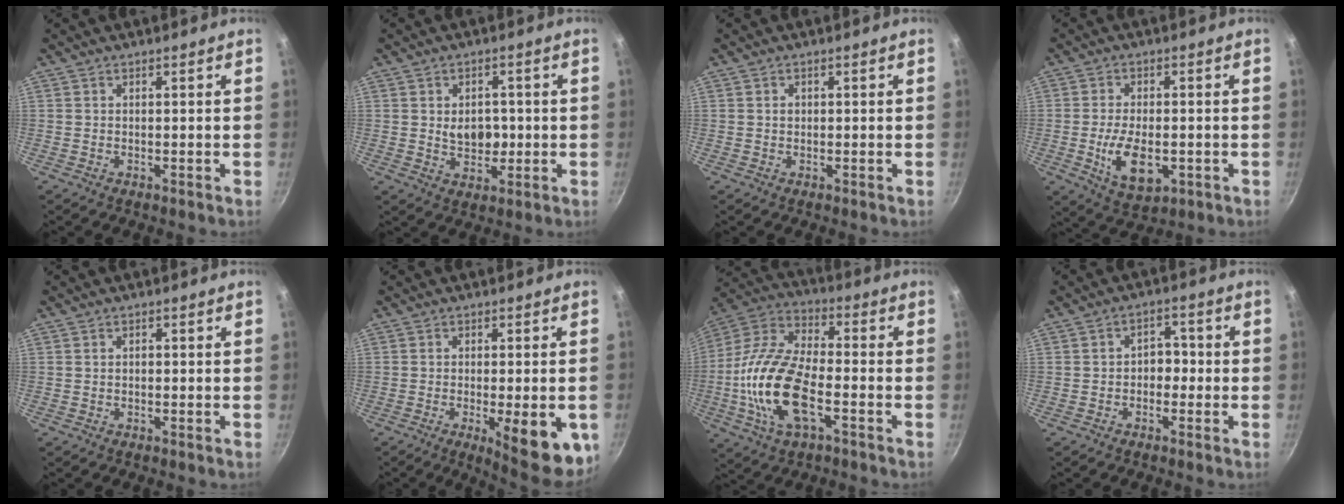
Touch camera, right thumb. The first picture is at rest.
{"total": 5.7, "force": [0.2, 4.2, 3.9], "torque": [-0.032, -0.001, 0.010]}
{"total": 0.8, "force": [0.1, 0.7, 0.3], "torque": [-0.001, 0.002, 0.001]}
{"total": 9.1, "force": [-2.0, 4.9, 7.4], "torque": [-0.125, -0.005, -0.024]}
{"total": 0.6, "force": [0.0, 0.4, 0.4], "torque": [-0.006, 0.003, -0.002]}
{"total": 12.8, "force": [-4.0, 4.0, 11.4], "torque": [-0.128, -0.012, -0.042]}
{"total": 18.9, "force": [-4.6, 8.9, 16.0], "torque": [-0.332, 0.026, -0.087]}
{"total": 3.9, "force": [-0.8, 2.9, 2.5], "torque": [-0.015, 0.017, -0.023]}